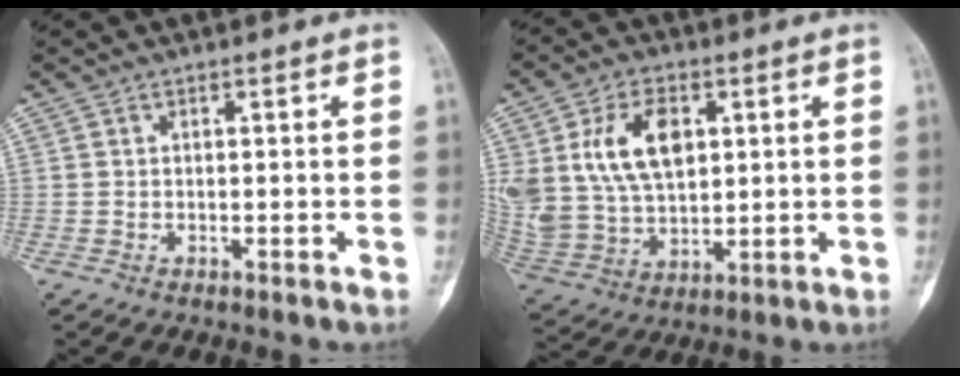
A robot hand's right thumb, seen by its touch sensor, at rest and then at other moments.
{"total": 16.1, "force": [4.6, 10.3, 11.5], "torque": [-0.207, -0.007, 0.102]}